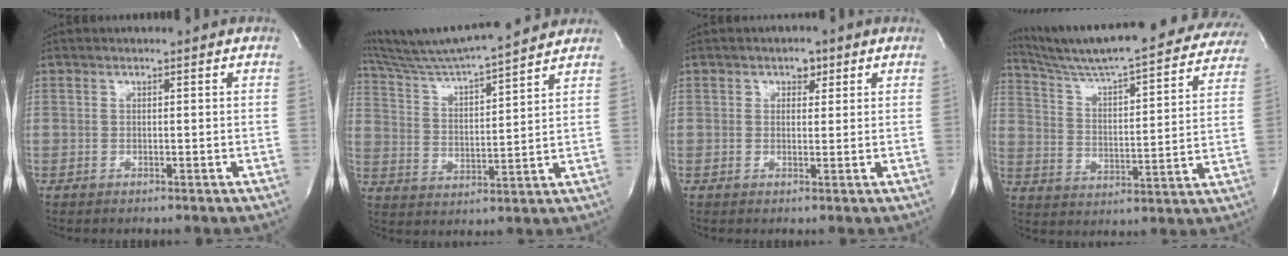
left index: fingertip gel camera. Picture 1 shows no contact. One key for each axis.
{"total": 17.9, "fx": 16.4, "fy": 0.3, "fz": 7.3, "tx": -0.139, "ty": 0.017, "tz": 0.260}
{"total": 1.9, "fx": 1.0, "fy": 1.3, "fz": 1.0, "tx": -0.011, "ty": 0.005, "tz": 0.013}
{"total": 28.8, "fx": 26.0, "fy": 3.3, "fz": 12.0, "tx": -0.190, "ty": -0.046, "tz": 0.340}